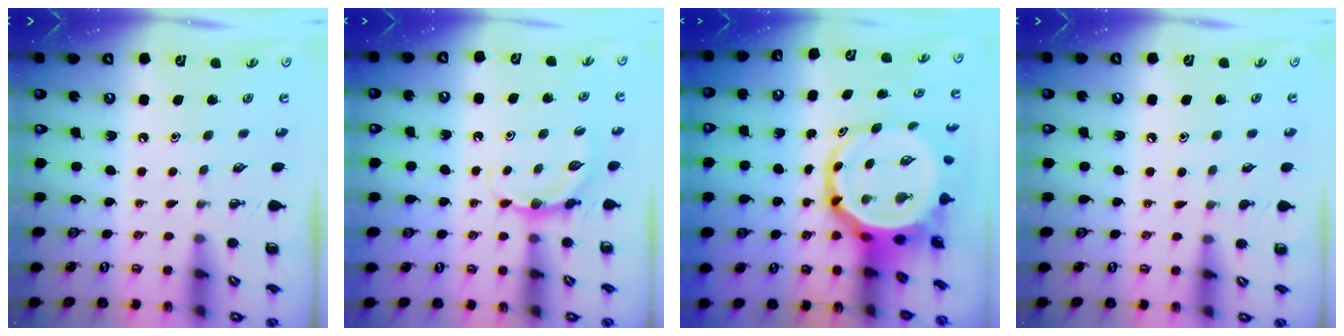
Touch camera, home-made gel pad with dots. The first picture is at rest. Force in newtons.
{"total": 5.2, "press": 5.2, "slide": 0.9}
{"total": 8.1, "press": 7.8, "slide": 2.2}
{"total": 4.2, "press": 3.8, "slide": 1.7}